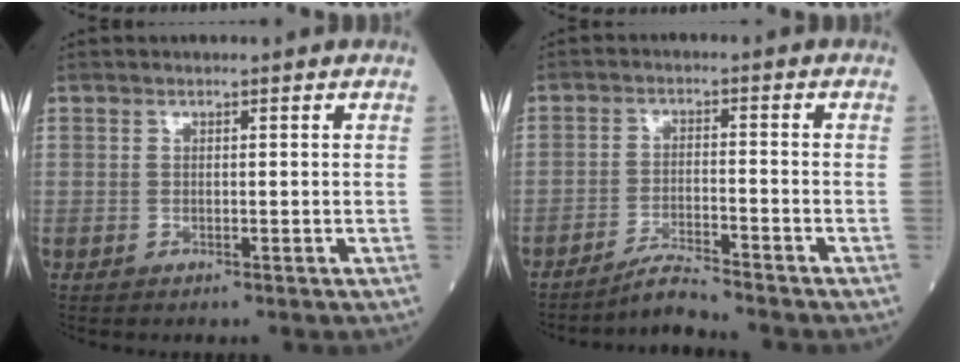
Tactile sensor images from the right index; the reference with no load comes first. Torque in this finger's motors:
{"motor_torque": [-0.54, -0.91, -0.02, -0.01]}